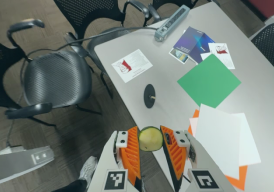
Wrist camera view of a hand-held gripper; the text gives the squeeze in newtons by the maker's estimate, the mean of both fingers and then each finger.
{"total": 7.9, "left": 8.1, "right": 7.8}